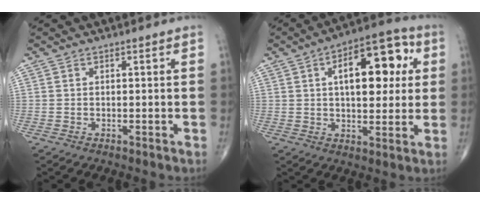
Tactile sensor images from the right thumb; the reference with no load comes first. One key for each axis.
{"total": 16.4, "fx": 4.1, "fy": 8.1, "fz": 13.6, "tx": -0.158, "ty": 0.013, "tz": 0.054}